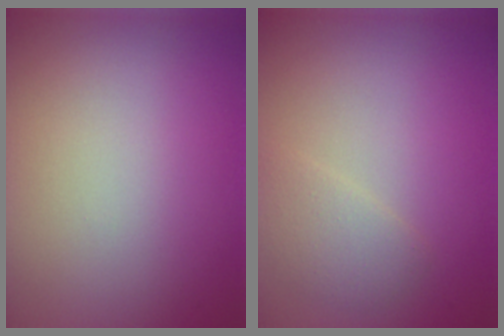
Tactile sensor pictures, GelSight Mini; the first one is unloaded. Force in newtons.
{"total": 1.8, "press": 1.8, "slide": 0.2}